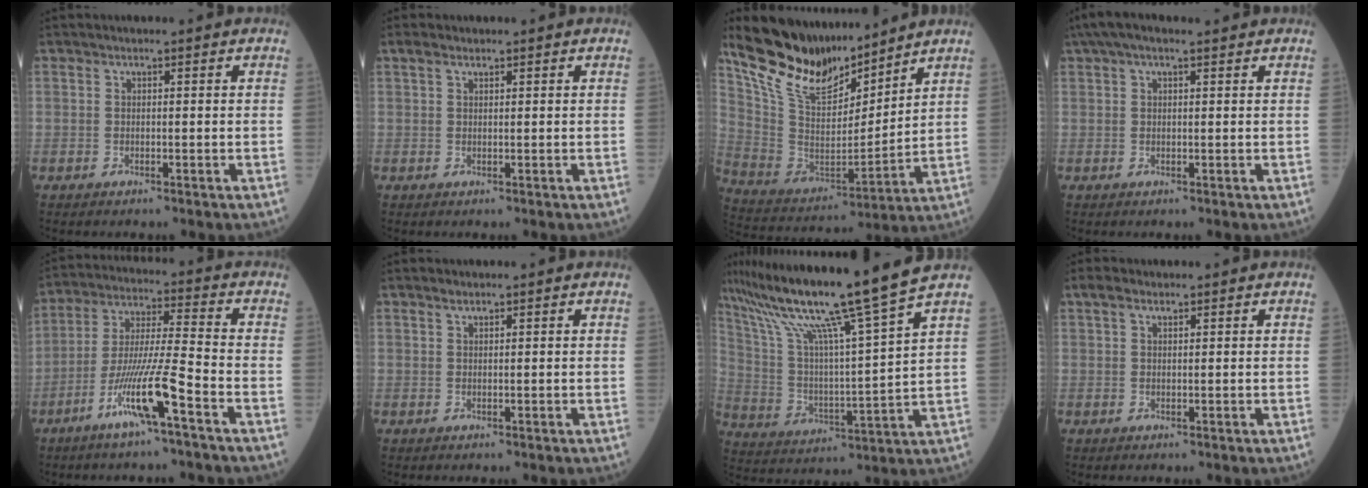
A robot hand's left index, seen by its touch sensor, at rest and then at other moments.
{"total": 1.4, "force": [1.0, 0.5, 0.8], "torque": [-0.019, 0.014, 0.020]}
{"total": 16.3, "force": [13.8, 4.4, 7.4], "torque": [-0.147, 0.000, 0.267]}
{"total": 5.9, "force": [4.2, 1.4, 3.9], "torque": [-0.076, 0.047, 0.073]}
{"total": 10.9, "force": [-5.8, -0.6, 9.1], "torque": [-0.182, -0.006, -0.113]}
{"total": 0.7, "force": [0.6, 0.1, 0.3], "torque": [-0.011, 0.006, 0.014]}
{"total": 19.6, "force": [15.2, -2.7, 12.0], "torque": [-0.211, -0.017, 0.262]}
{"total": 1.8, "force": [1.3, 0.7, 1.1], "torque": [-0.026, 0.017, 0.026]}